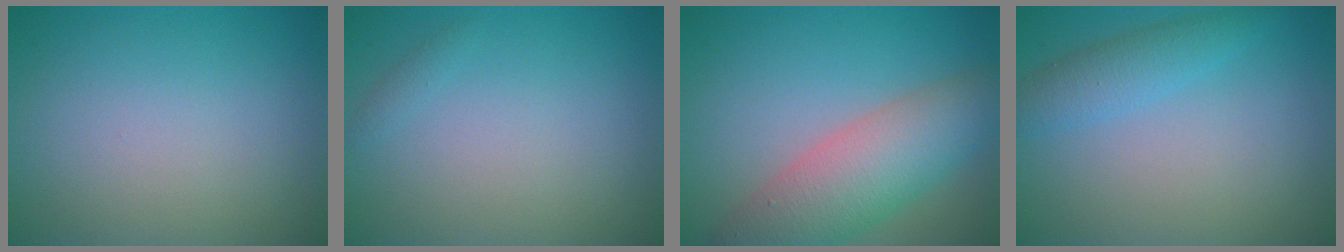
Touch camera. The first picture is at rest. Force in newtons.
{"total": 0.6, "press": 0.6, "slide": 0.0}
{"total": 7.4, "press": 7.3, "slide": 0.3}
{"total": 2.7, "press": 2.7, "slide": 0.0}